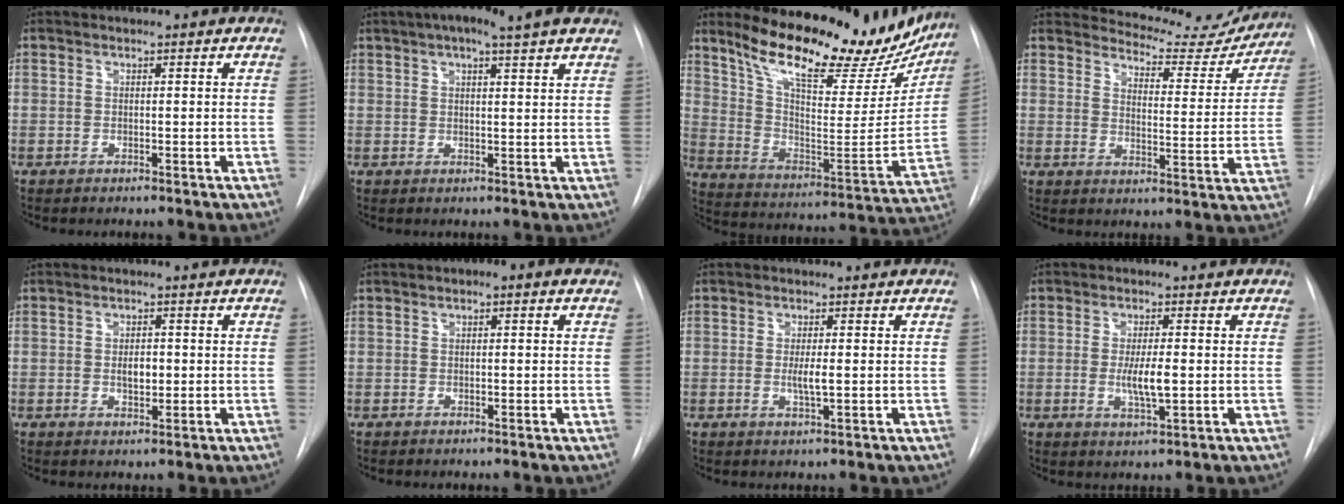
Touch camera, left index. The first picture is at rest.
{"total": 11.7, "force": [8.7, 1.9, 7.6], "torque": [-0.121, 0.040, 0.116]}
{"total": 26.1, "force": [21.2, 7.6, 13.1], "torque": [-0.196, -0.034, 0.298]}
{"total": 14.0, "force": [13.5, 3.4, 1.7], "torque": [-0.009, -0.042, 0.154]}
{"total": 2.6, "force": [0.0, 1.3, 2.2], "torque": [-0.038, -0.001, 0.001]}
{"total": 2.1, "force": [0.8, 0.8, 1.8], "torque": [-0.028, 0.011, 0.007]}
{"total": 2.4, "force": [-0.1, 0.2, 2.4], "torque": [-0.050, -0.006, -0.002]}
{"total": 4.8, "force": [-0.4, 0.9, 4.7], "torque": [-0.091, -0.010, -0.005]}